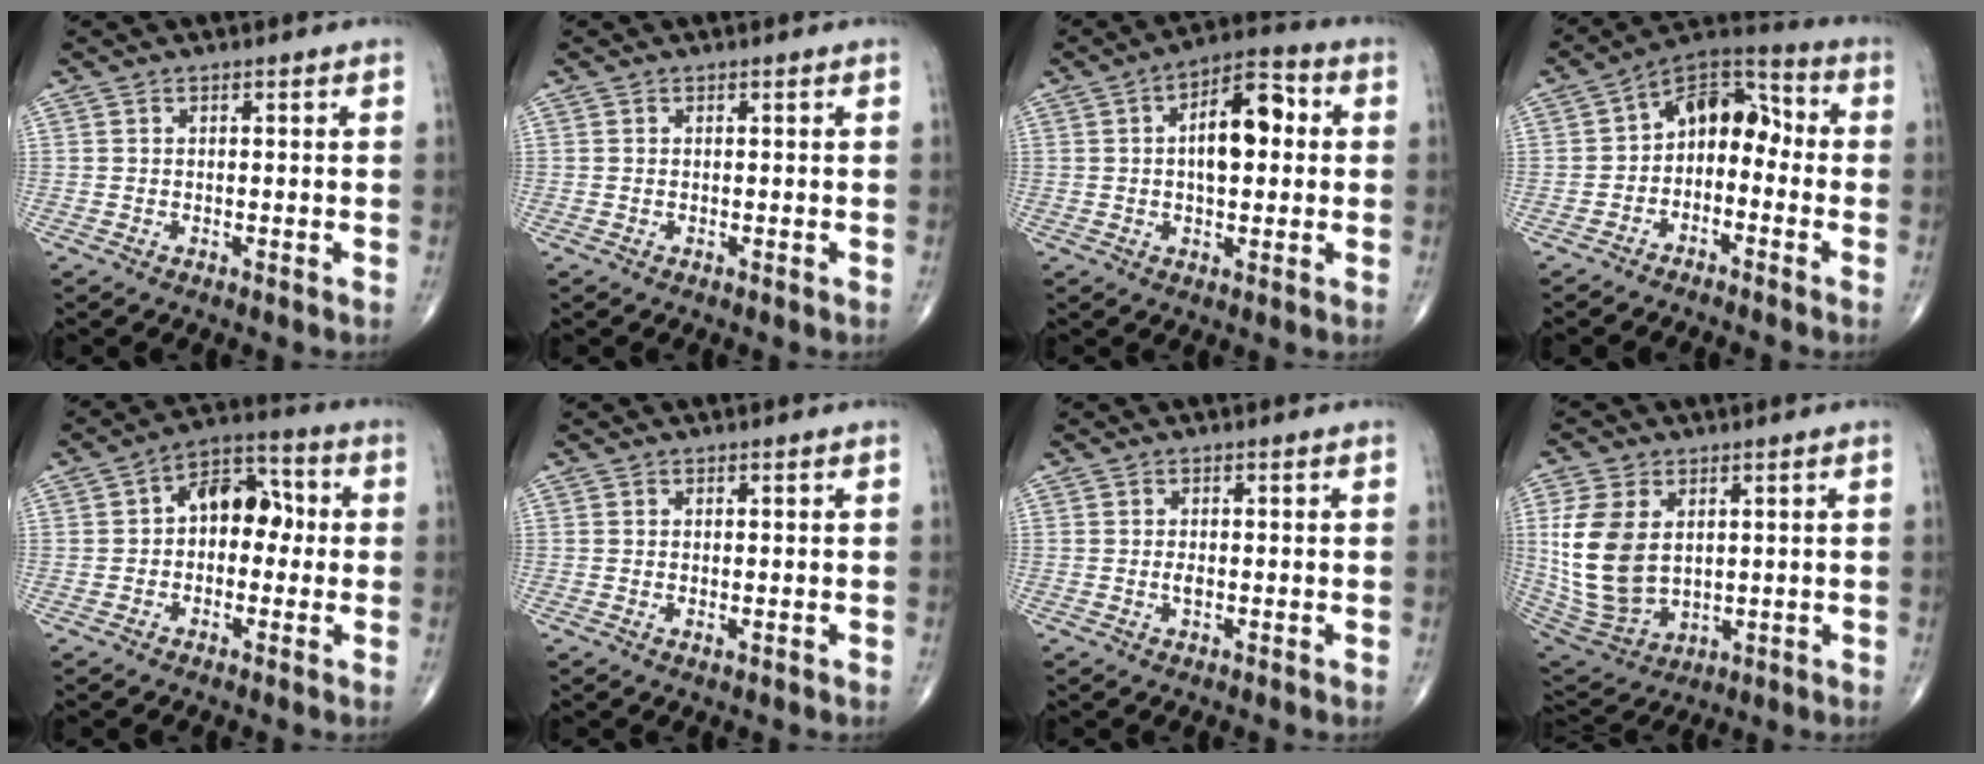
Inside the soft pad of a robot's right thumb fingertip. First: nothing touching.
{"total": 0.0}
{"total": 11.5, "force": [1.5, 5.7, 9.8], "torque": [-0.137, 0.022, 0.015]}
{"total": 10.3, "force": [-1.7, 6.9, 7.5], "torque": [-0.085, 0.057, -0.049]}
{"total": 9.7, "force": [0.4, 6.6, 7.1], "torque": [-0.071, 0.037, -0.009]}
{"total": 0.5, "force": [-0.1, 0.2, 0.5], "torque": [-0.010, -0.003, -0.001]}
{"total": 1.3, "force": [-0.2, 0.6, 1.1], "torque": [-0.020, -0.001, -0.004]}
{"total": 14.7, "force": [2.3, 9.7, 10.8], "torque": [-0.214, -0.015, 0.061]}